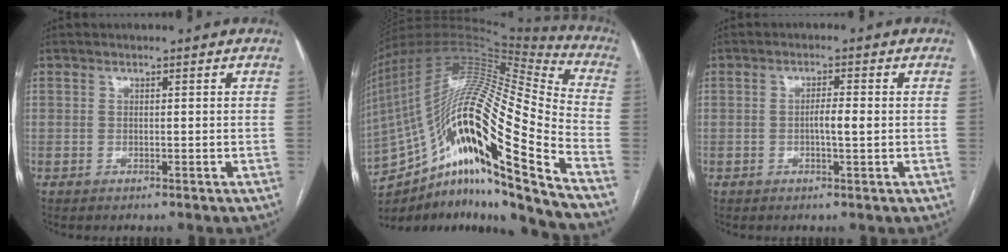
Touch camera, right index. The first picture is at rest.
{"total": 27.8, "force": [-14.6, 2.8, 23.5], "torque": [-0.423, -0.003, -0.258]}
{"total": 2.6, "force": [-0.3, 0.1, 2.6], "torque": [-0.046, 0.000, -0.006]}